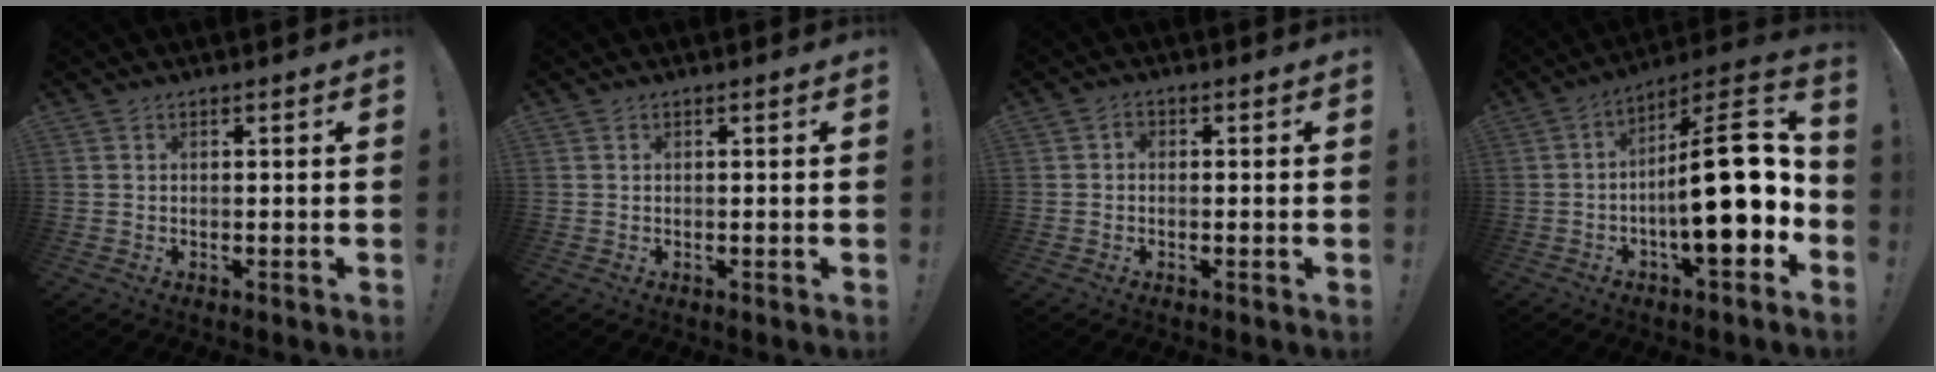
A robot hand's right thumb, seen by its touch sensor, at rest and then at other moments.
{"total": 0.0}
{"total": 1.3, "force": [-0.4, 1.0, 0.7], "torque": [-0.016, 0.008, -0.009]}
{"total": 22.9, "force": [-2.6, 7.3, 21.6], "torque": [-0.337, 0.015, -0.041]}